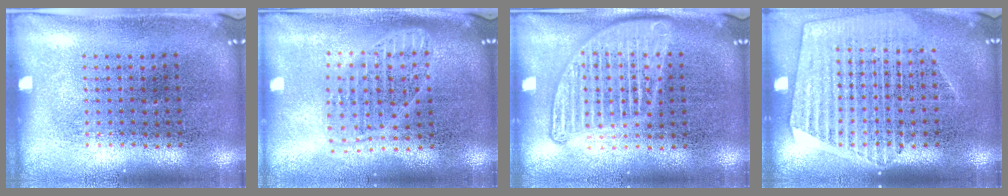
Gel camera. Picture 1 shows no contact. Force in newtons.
{"total": 1.8, "press": 1.5, "slide": 0.9}
{"total": 1.8, "press": 1.8, "slide": 0.3}
{"total": 1.6, "press": 1.4, "slide": 0.6}